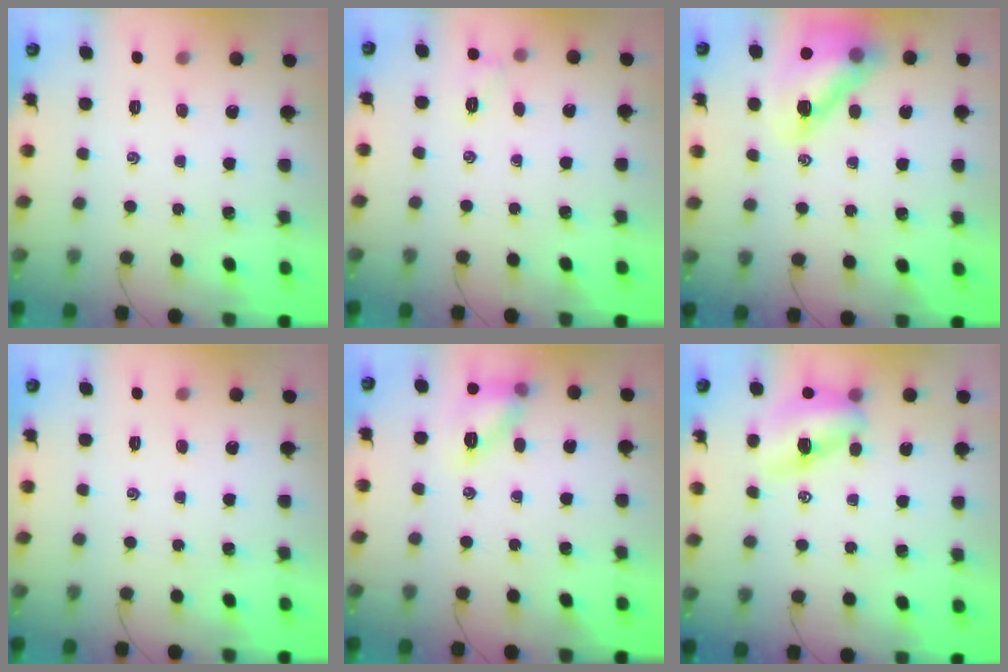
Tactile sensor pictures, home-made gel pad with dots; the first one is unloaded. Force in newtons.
{"total": 5.6, "press": 5.4, "slide": 1.2}
{"total": 17.3, "press": 16.7, "slide": 4.6}
{"total": 0.0}
{"total": 11.3, "press": 11.3, "slide": 0.4}
{"total": 9.9, "press": 9.8, "slide": 1.7}